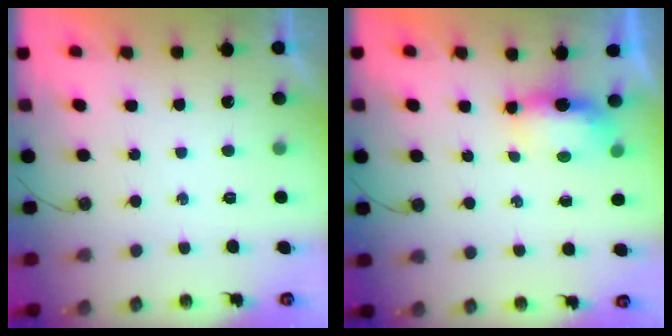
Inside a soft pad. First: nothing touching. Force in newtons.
{"total": 6.1, "press": 6.0, "slide": 0.5}